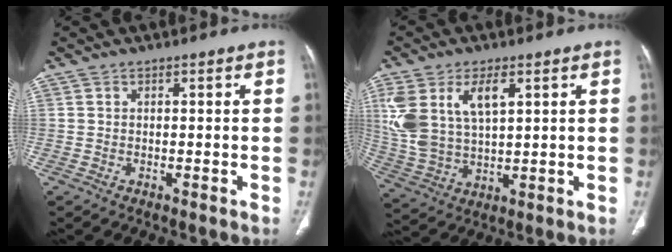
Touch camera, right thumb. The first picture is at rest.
{"total": 13.7, "force": [4.9, 7.2, 10.5], "torque": [-0.227, -0.006, 0.109]}